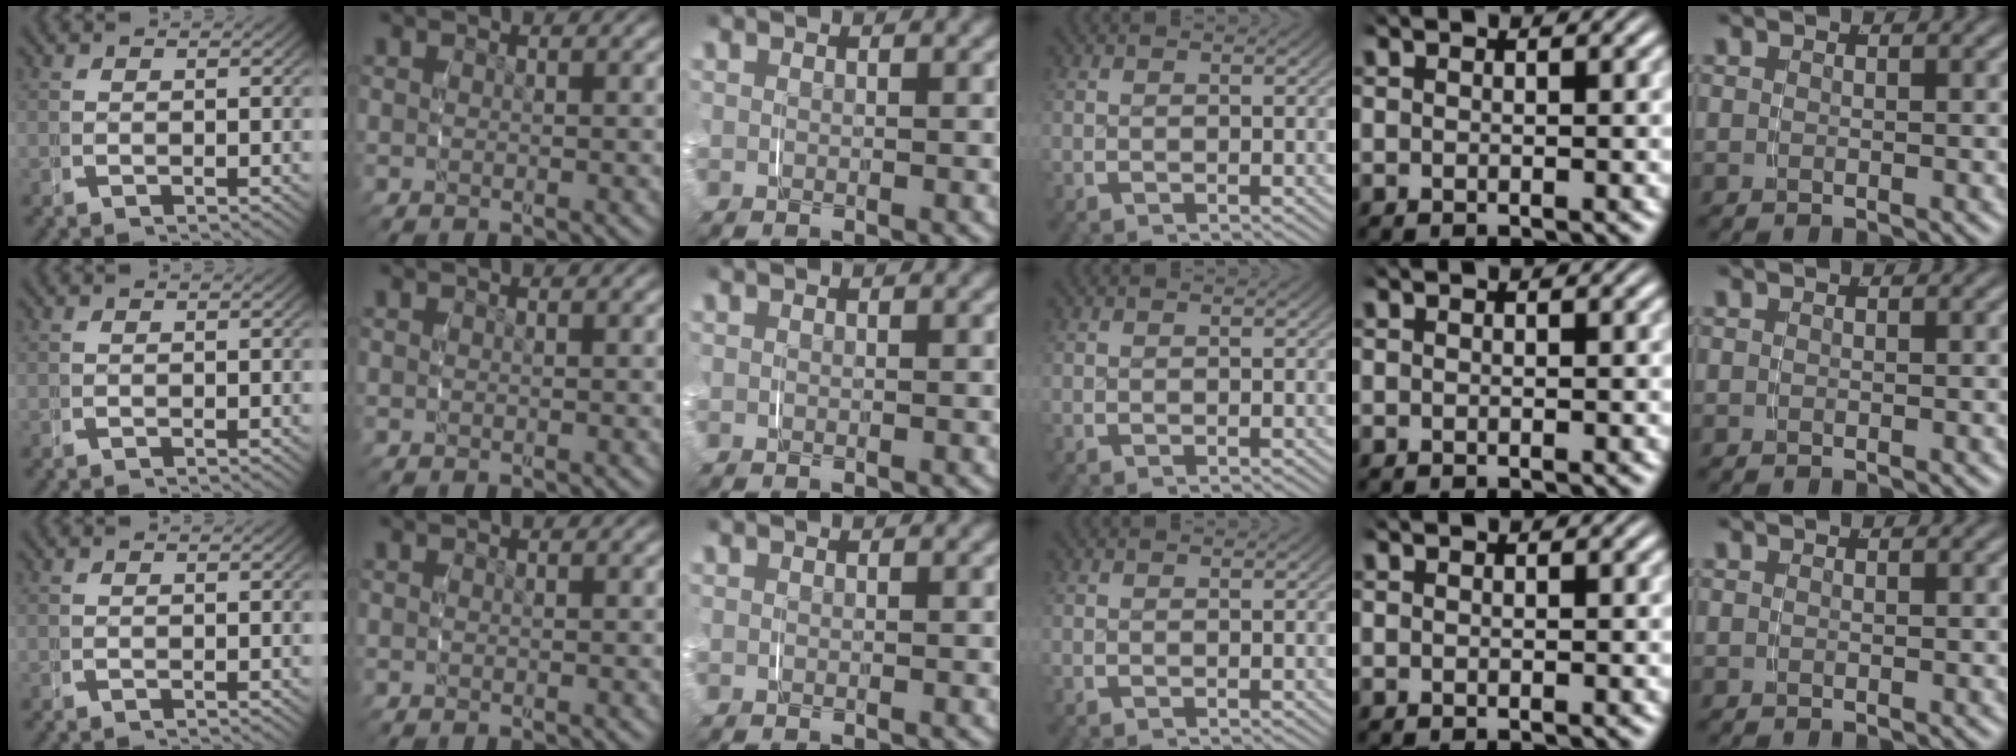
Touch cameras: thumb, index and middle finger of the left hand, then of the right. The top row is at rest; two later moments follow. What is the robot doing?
{"motion": "grasp_and_lifting", "object": "string"}